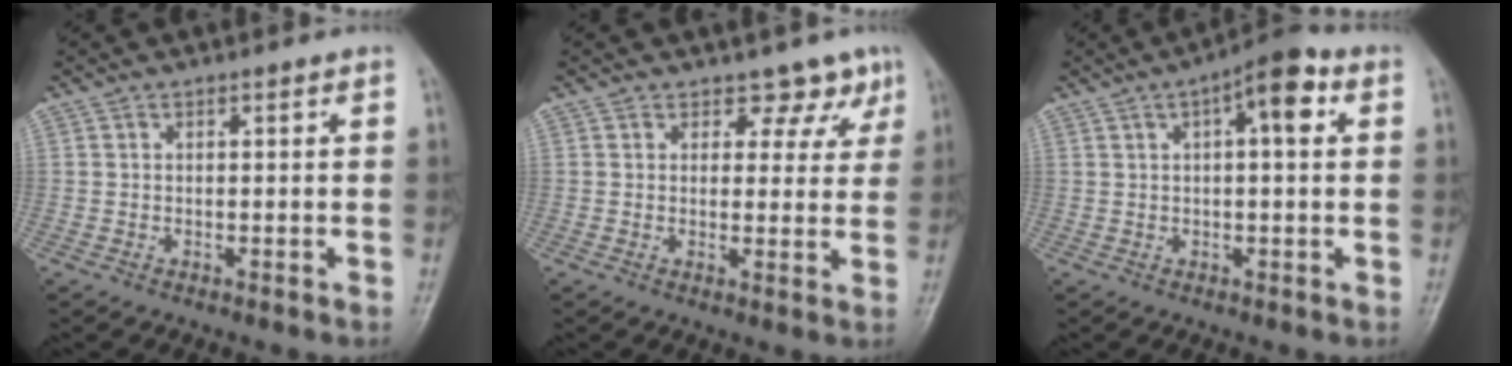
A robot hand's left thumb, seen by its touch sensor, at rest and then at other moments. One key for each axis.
{"total": 4.8, "fx": 3.4, "fy": 3.2, "fz": 1.1, "tx": 0.022, "ty": -0.020, "tz": 0.035}
{"total": 8.4, "fx": 2.7, "fy": 2.9, "fz": 7.4, "tx": -0.103, "ty": 0.021, "tz": 0.033}